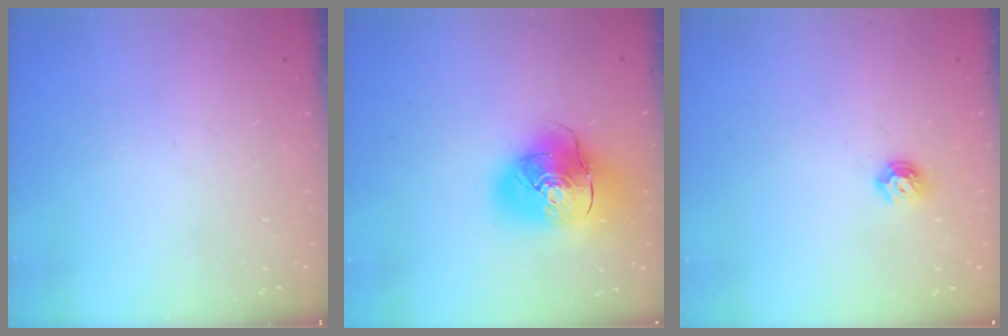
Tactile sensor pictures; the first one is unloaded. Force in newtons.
{"total": 17.0, "press": 16.8, "slide": 2.6}
{"total": 6.6, "press": 6.6, "slide": 1.0}